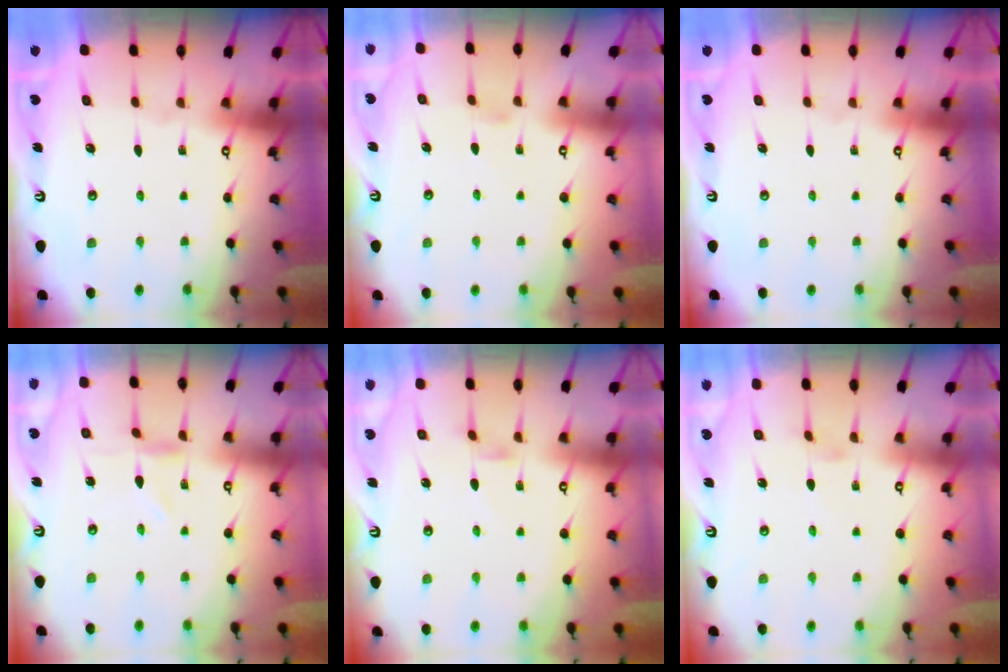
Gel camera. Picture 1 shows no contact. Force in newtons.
{"total": 1.0, "press": 0.9, "slide": 0.4}
{"total": 0.0}
{"total": 1.1, "press": 1.1, "slide": 0.2}
{"total": 1.7, "press": 1.7, "slide": 0.3}
{"total": 0.7, "press": 0.7, "slide": 0.2}